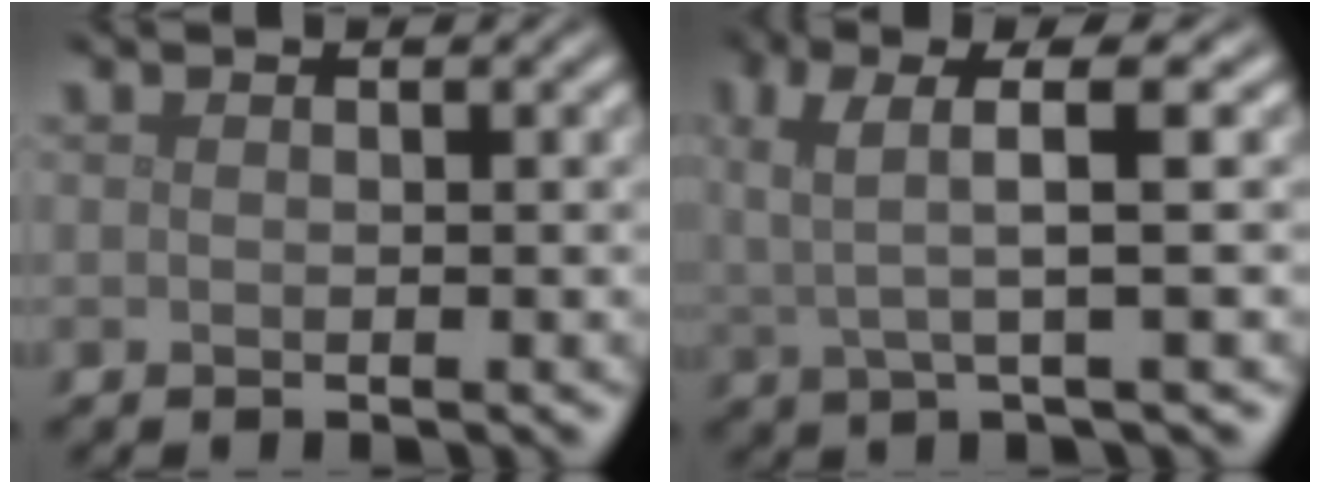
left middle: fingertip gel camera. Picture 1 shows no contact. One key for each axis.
{"total": 5.0, "fx": 1.6, "fy": 0.9, "fz": 4.7, "tx": -0.092, "ty": 0.011, "tz": 0.028}